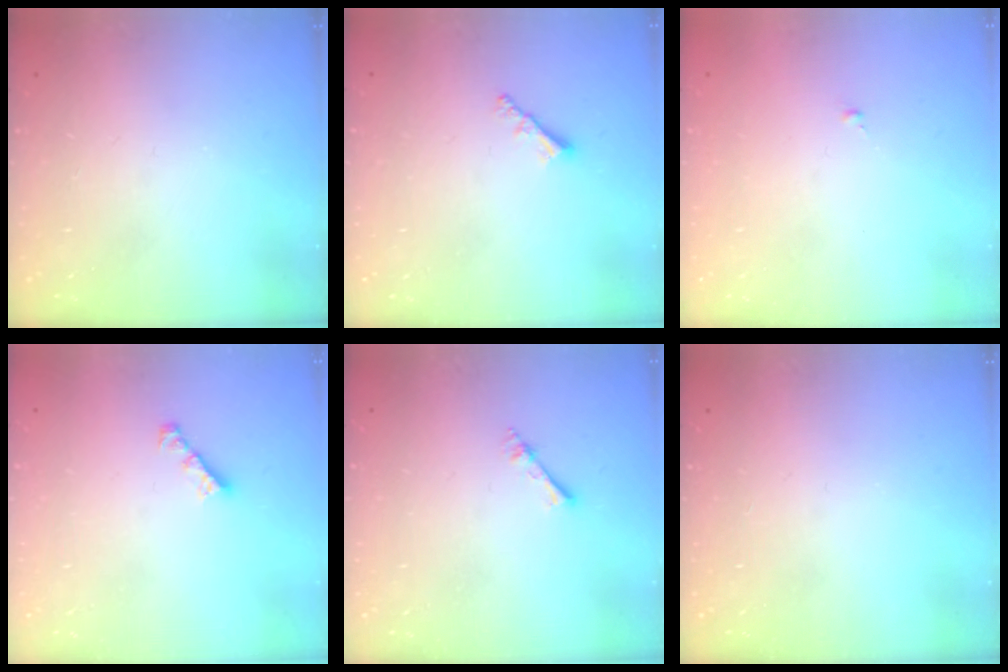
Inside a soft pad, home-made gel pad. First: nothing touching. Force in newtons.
{"total": 1.9, "press": 1.9, "slide": 0.5}
{"total": 0.0}
{"total": 2.4, "press": 2.4, "slide": 0.1}
{"total": 3.7, "press": 3.7, "slide": 0.5}
{"total": 0.0}